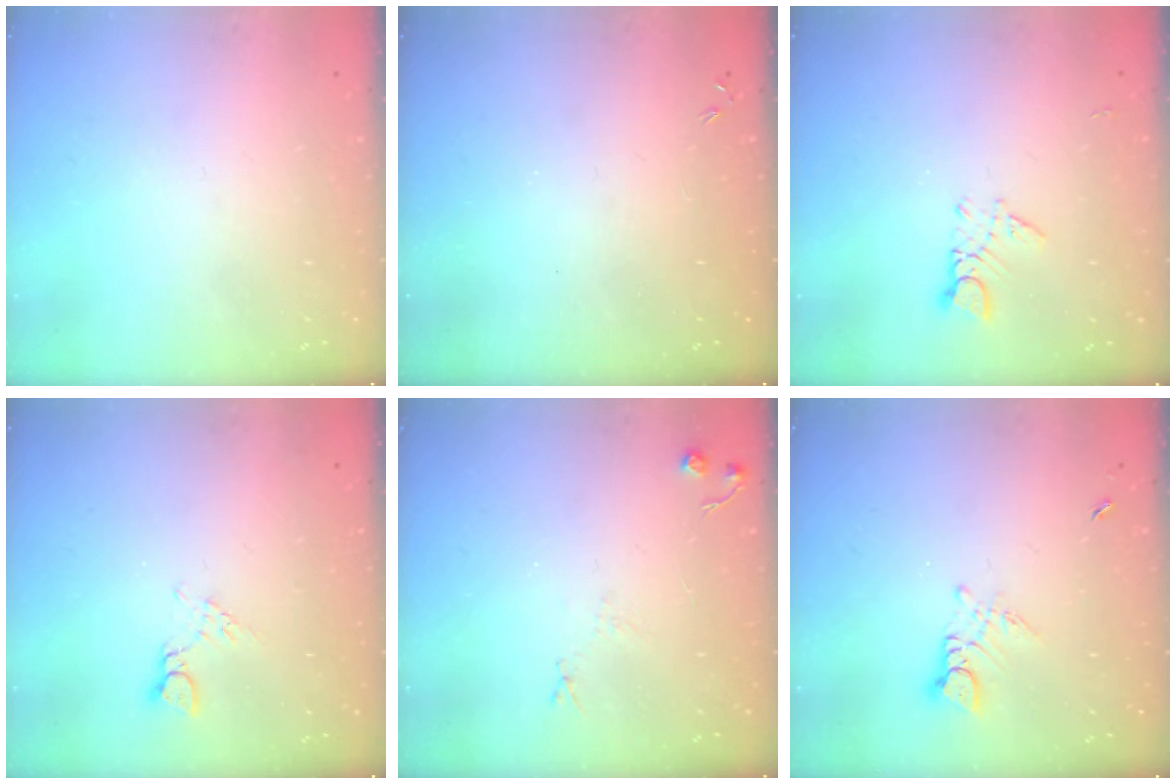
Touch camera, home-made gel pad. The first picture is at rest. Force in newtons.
{"total": 0.0}
{"total": 2.5, "press": 2.4, "slide": 0.4}
{"total": 3.7, "press": 3.7, "slide": 0.5}
{"total": 4.9, "press": 4.8, "slide": 0.7}
{"total": 3.0, "press": 2.9, "slide": 0.4}